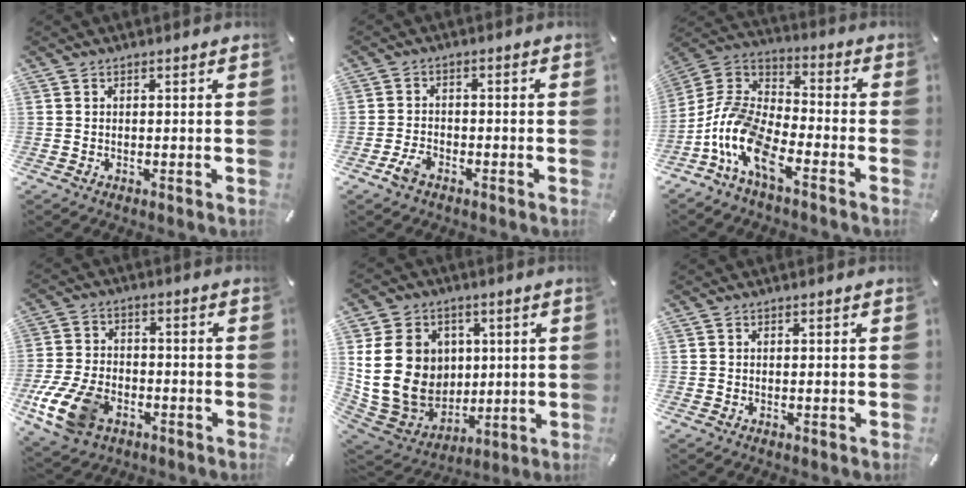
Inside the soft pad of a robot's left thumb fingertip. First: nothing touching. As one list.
[{"total": 3.8, "force": [-2.4, 2.4, 1.8], "torque": [-0.043, 0.009, -0.047]}, {"total": 13.1, "force": [-7.6, 6.3, 8.7], "torque": [-0.205, 0.008, -0.150]}, {"total": 12.7, "force": [-5.5, 8.4, 7.8], "torque": [-0.172, 0.025, -0.099]}, {"total": 19.0, "force": [2.8, 16.2, 9.4], "torque": [-0.195, -0.016, 0.064]}, {"total": 0.0}]